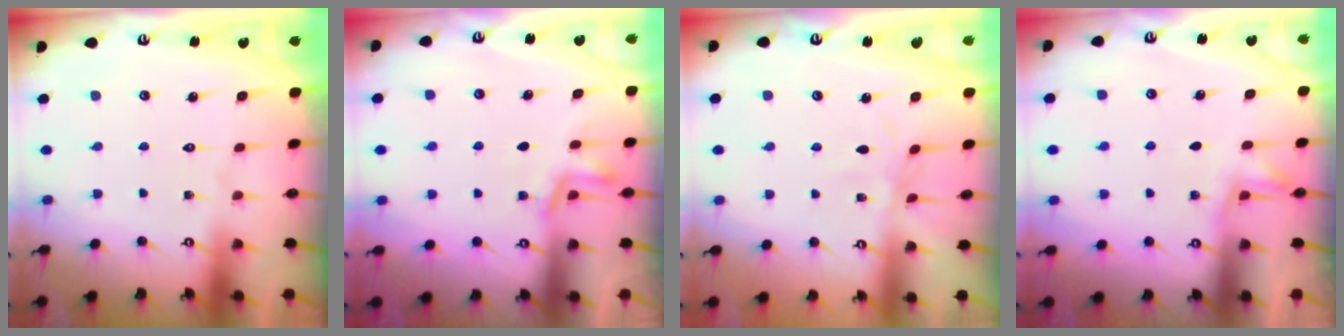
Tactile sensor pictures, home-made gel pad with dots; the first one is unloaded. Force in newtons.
{"total": 4.5, "press": 4.3, "slide": 1.2}
{"total": 2.6, "press": 2.6, "slide": 0.4}
{"total": 3.5, "press": 3.3, "slide": 1.2}